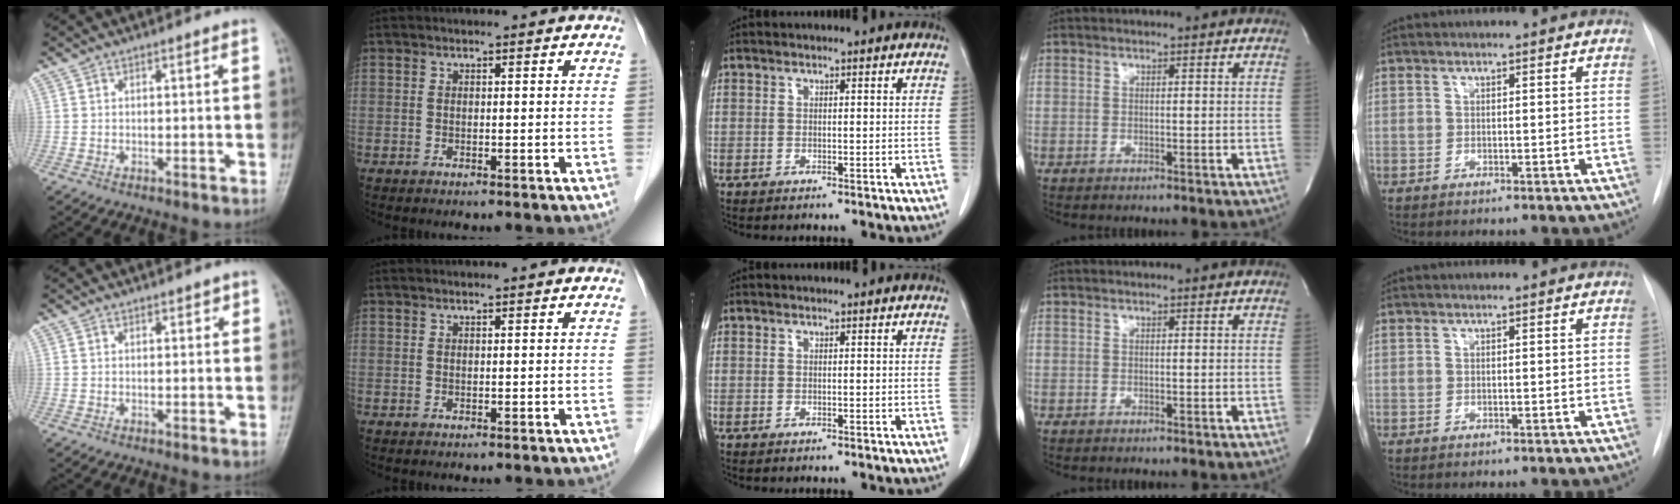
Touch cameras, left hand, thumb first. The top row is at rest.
{"thumb": {"total": 1.1, "force": [0.8, 0.6, 0.5], "torque": [0.003, -0.003, 0.006]}, "index": {"total": 0.8, "force": [0.7, -0.1, 0.3], "torque": [-0.009, 0.011, 0.016]}}